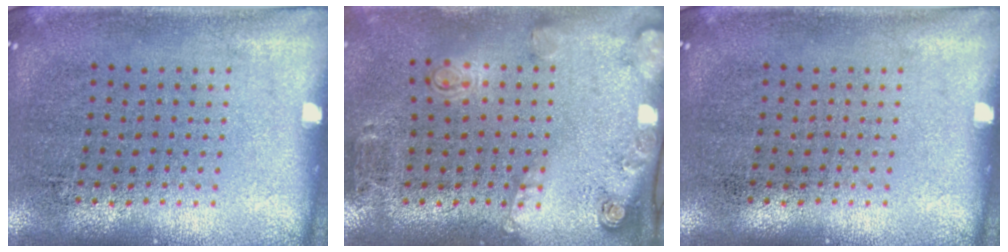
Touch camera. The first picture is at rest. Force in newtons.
{"total": 2.1, "press": 1.3, "slide": 1.6}
{"total": 0.0}